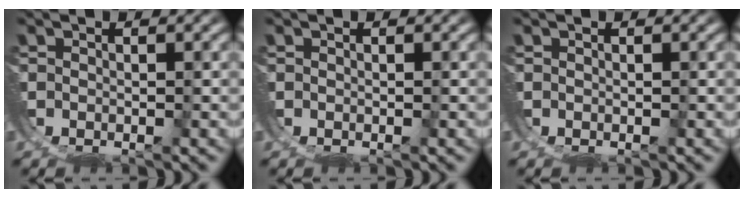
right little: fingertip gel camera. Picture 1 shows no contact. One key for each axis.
{"total": 0.0}
{"total": 0.0}